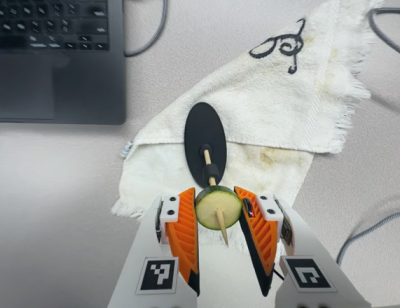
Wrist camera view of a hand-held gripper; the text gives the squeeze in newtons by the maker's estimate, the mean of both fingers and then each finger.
{"total": 12.2, "left": 12.2, "right": 12.2}